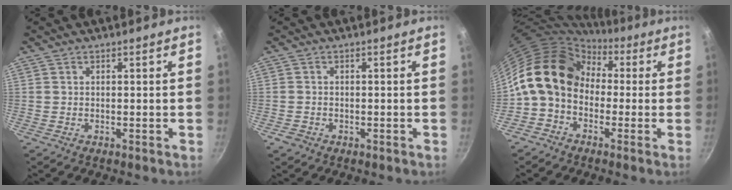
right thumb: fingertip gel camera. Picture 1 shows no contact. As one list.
[{"total": 1.9, "force": [-0.9, 1.5, 0.7], "torque": [-0.012, 0.003, -0.014]}, {"total": 14.5, "force": [0.6, 11.2, 9.2], "torque": [-0.130, 0.039, -0.016]}]